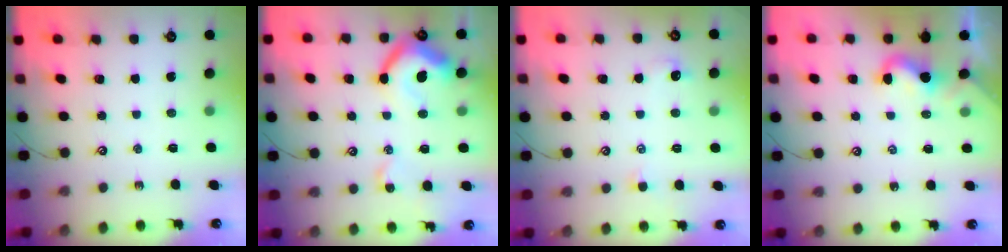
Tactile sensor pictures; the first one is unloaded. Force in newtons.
{"total": 12.3, "press": 12.2, "slide": 1.3}
{"total": 0.8, "press": 0.3, "slide": 0.7}
{"total": 1.8, "press": 1.8, "slide": 0.3}